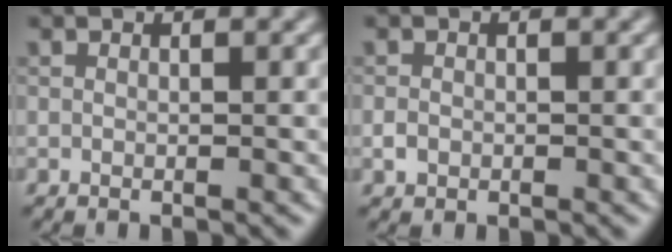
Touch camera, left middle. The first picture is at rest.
{"total": 0.9, "force": [-0.3, 0.8, 0.4], "torque": [-0.008, -0.001, -0.007]}